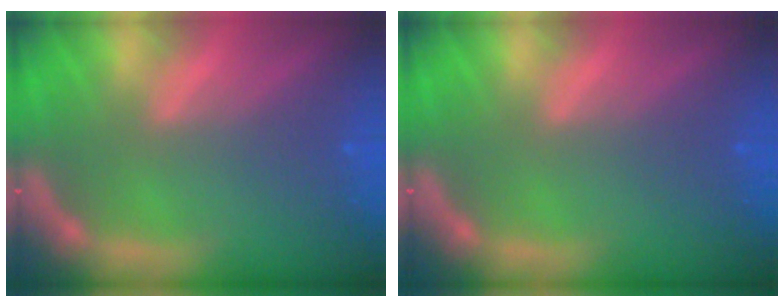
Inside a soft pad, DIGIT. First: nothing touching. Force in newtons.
{"total": 0.0}